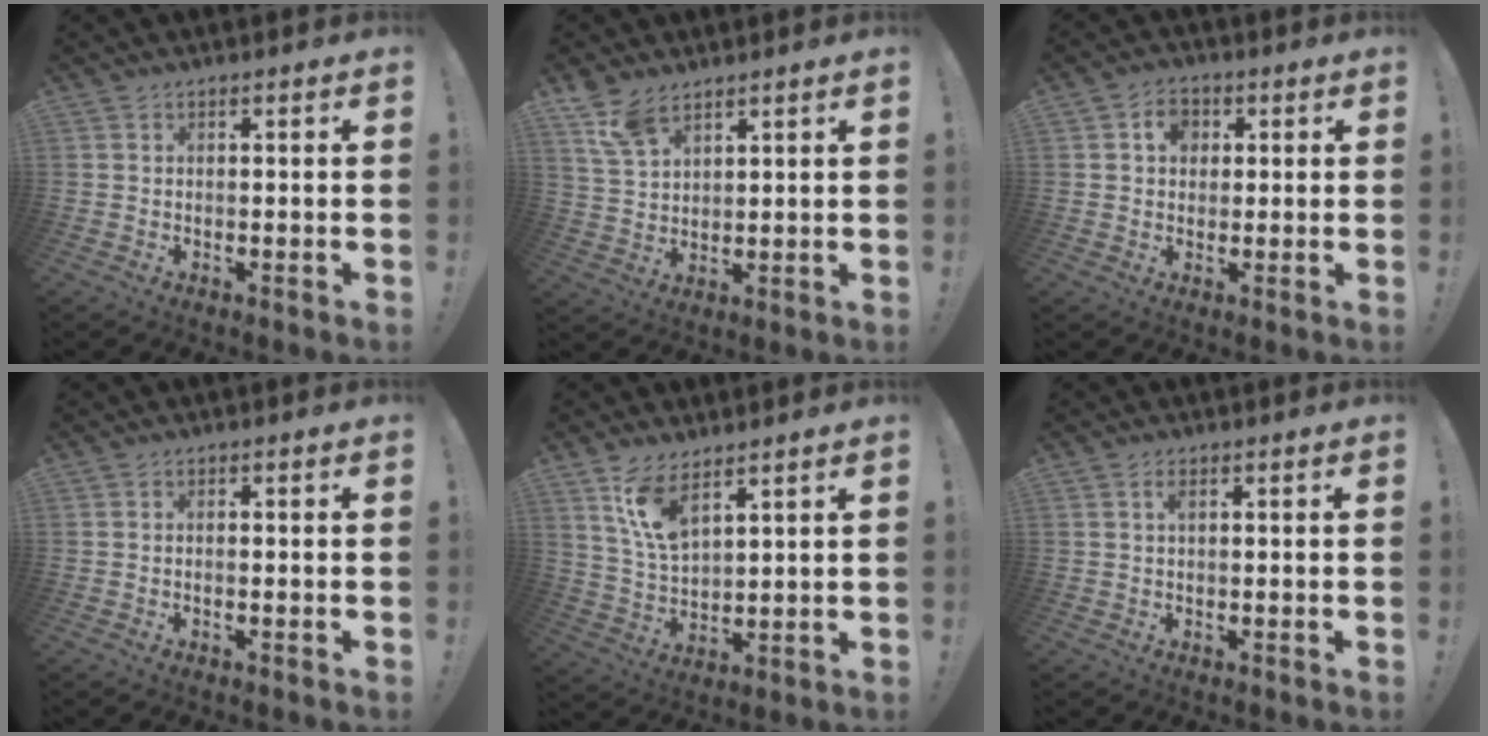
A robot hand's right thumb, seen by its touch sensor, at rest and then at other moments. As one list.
[{"total": 7.9, "force": [5.7, 3.6, 4.1], "torque": [-0.084, -0.023, 0.112]}, {"total": 5.5, "force": [1.3, 4.6, 2.6], "torque": [-0.037, 0.007, 0.021]}, {"total": 0.7, "force": [-0.6, 0.0, 0.4], "torque": [-0.007, 0.000, -0.010]}, {"total": 9.9, "force": [6.6, 4.2, 6.1], "torque": [-0.127, -0.023, 0.128]}, {"total": 1.4, "force": [0.3, 0.5, 1.3], "torque": [-0.028, 0.005, 0.004]}]